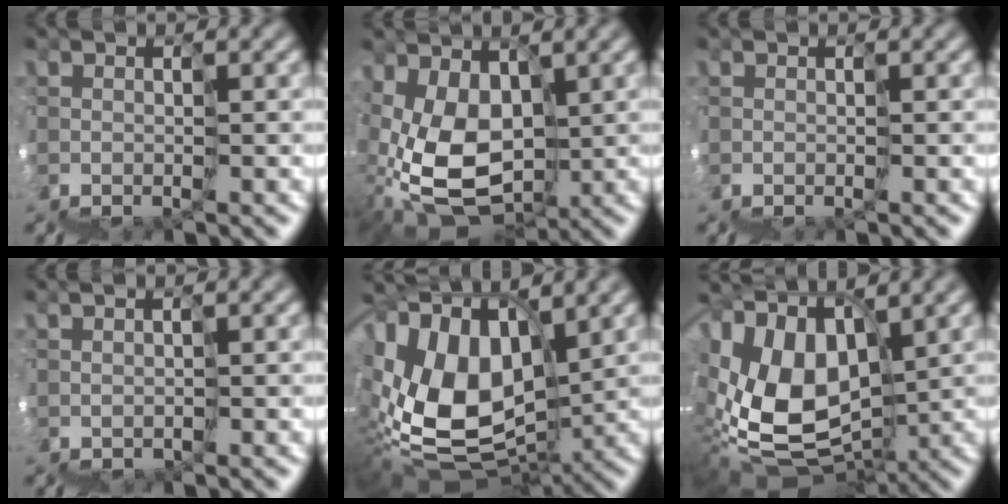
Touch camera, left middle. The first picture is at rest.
{"total": 5.1, "force": [1.2, 3.8, 3.3], "torque": [-0.081, 0.011, 0.025]}
{"total": 0.0}
{"total": 1.0, "force": [0.8, -0.4, -0.6], "torque": [0.019, 0.017, 0.013]}
{"total": 9.9, "force": [3.0, 5.5, 7.7], "torque": [-0.150, 0.032, 0.041]}
{"total": 9.0, "force": [2.2, 5.7, 6.6], "torque": [-0.111, 0.026, 0.036]}